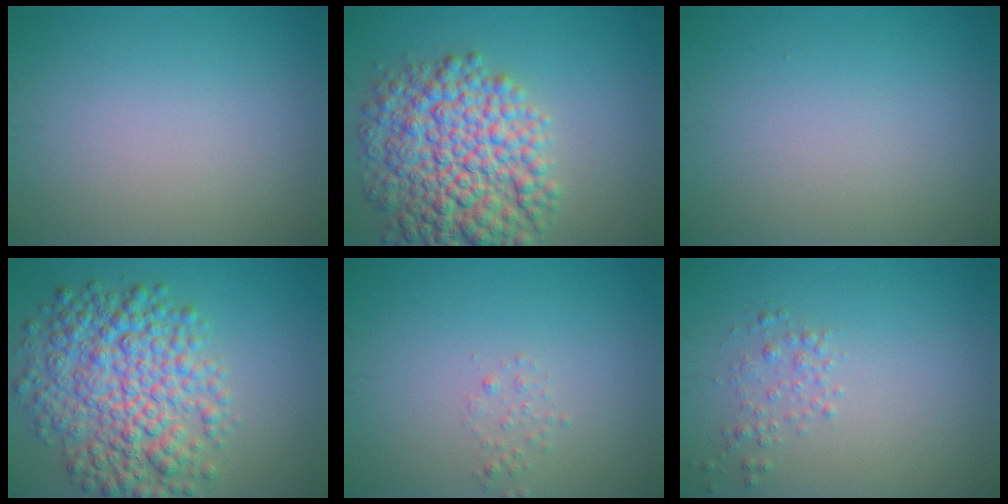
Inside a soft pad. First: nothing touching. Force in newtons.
{"total": 9.8, "press": 9.8, "slide": 0.2}
{"total": 0.0}
{"total": 8.7, "press": 8.7, "slide": 0.1}
{"total": 0.8, "press": 0.8, "slide": 0.1}
{"total": 1.4, "press": 1.4, "slide": 0.0}